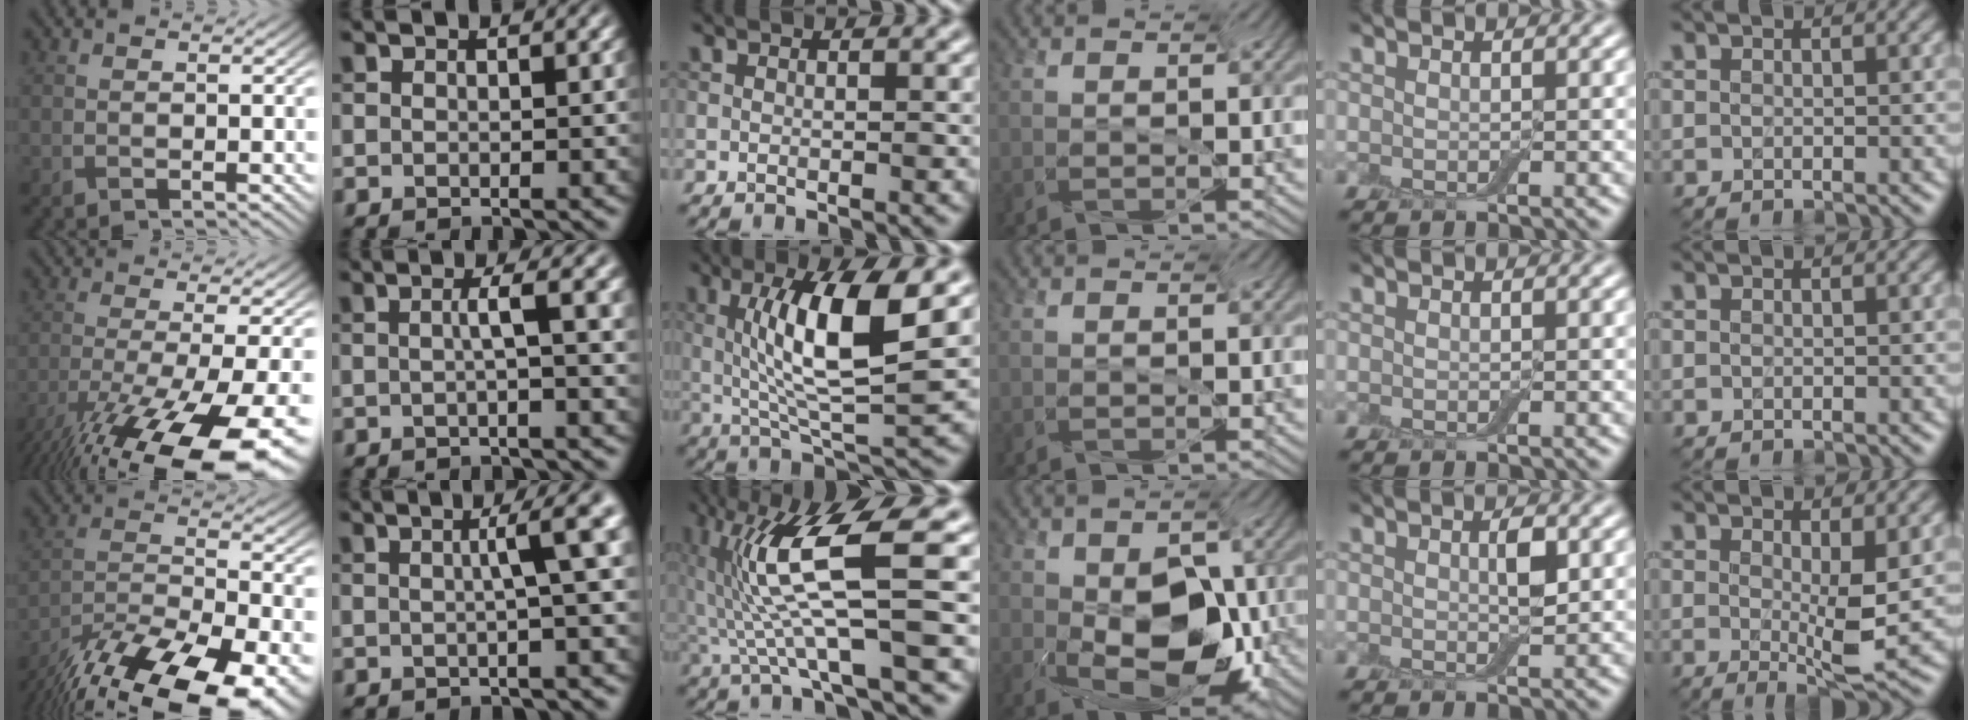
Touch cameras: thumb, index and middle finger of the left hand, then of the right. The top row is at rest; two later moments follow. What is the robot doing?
{"motion": "screw", "object": "jar lid"}